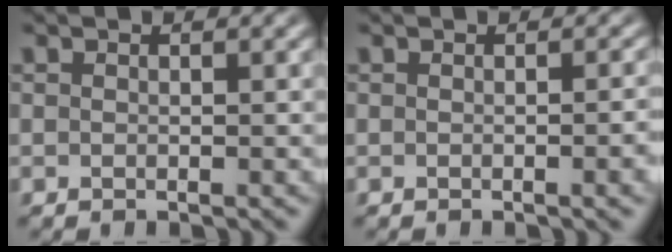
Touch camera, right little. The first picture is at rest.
{"total": 0.8, "force": [-0.3, -0.1, 0.7], "torque": [-0.009, 0.007, -0.006]}